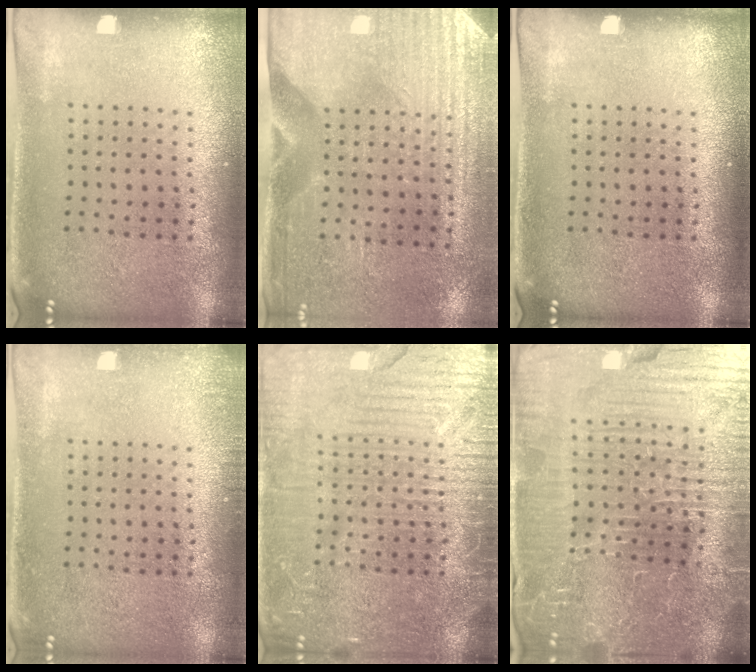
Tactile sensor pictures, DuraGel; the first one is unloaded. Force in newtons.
{"total": 3.0, "press": 2.7, "slide": 1.4}
{"total": 0.0}
{"total": 0.8, "press": 0.8, "slide": 0.0}
{"total": 4.5, "press": 4.5, "slide": 0.6}
{"total": 5.9, "press": 5.6, "slide": 1.9}